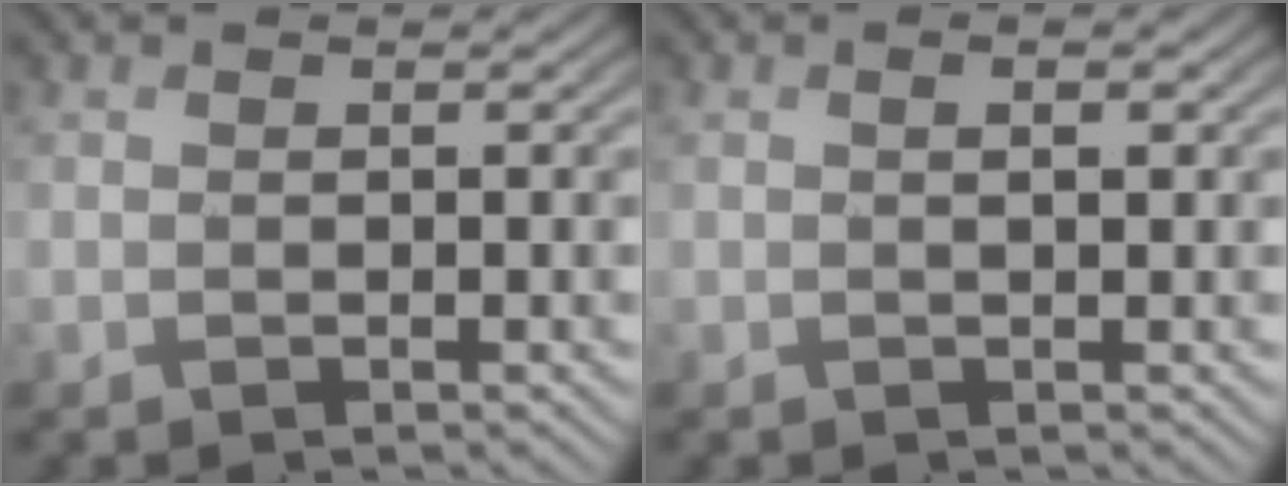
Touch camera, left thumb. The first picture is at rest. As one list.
[{"total": 1.5, "force": [0.4, 0.4, 1.4], "torque": [-0.010, -0.008, 0.007]}]